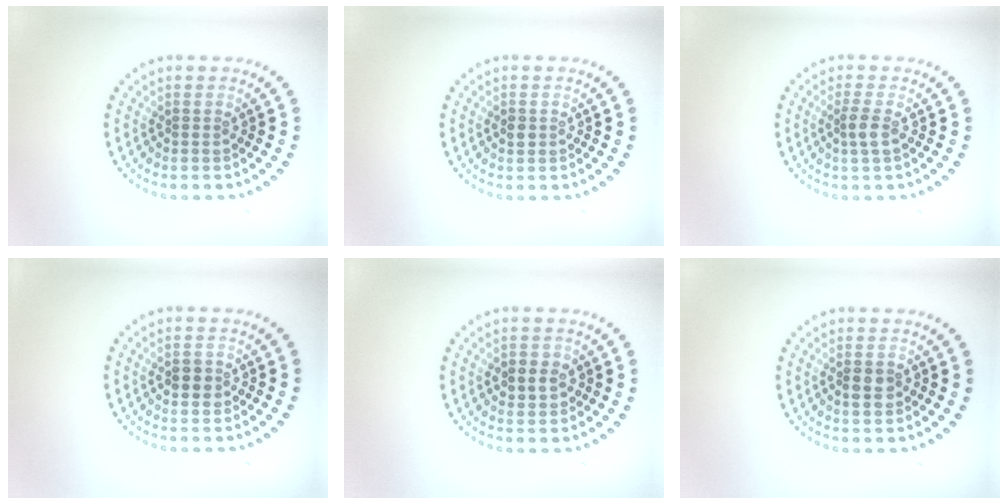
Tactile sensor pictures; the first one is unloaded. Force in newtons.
{"total": 1.0, "press": 1.0, "slide": 0.3}
{"total": 1.7, "press": 1.5, "slide": 0.8}
{"total": 1.6, "press": 1.6, "slide": 0.2}
{"total": 2.4, "press": 2.4, "slide": 0.3}
{"total": 1.7, "press": 1.6, "slide": 0.5}